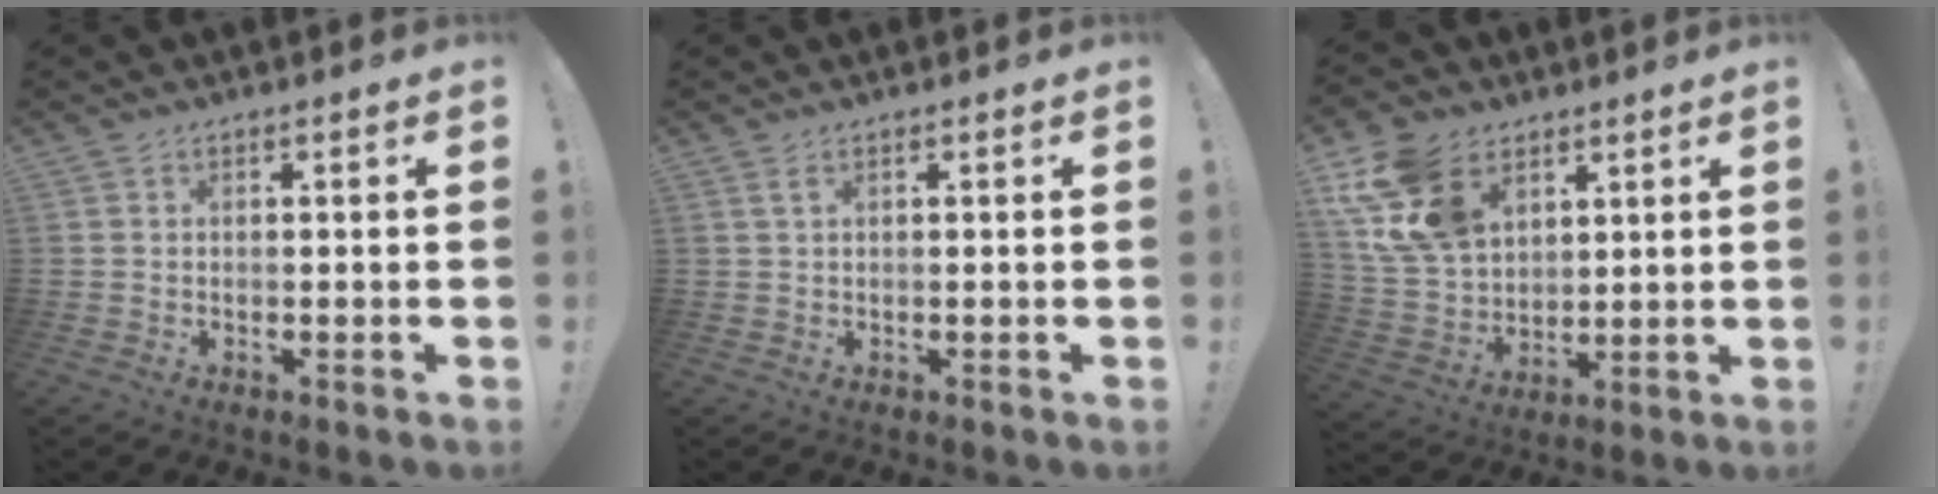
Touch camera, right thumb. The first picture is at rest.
{"total": 1.5, "force": [0.8, 0.1, 1.2], "torque": [-0.017, -0.002, 0.011]}
{"total": 16.3, "force": [8.2, 11.1, 8.5], "torque": [-0.169, -0.035, 0.162]}